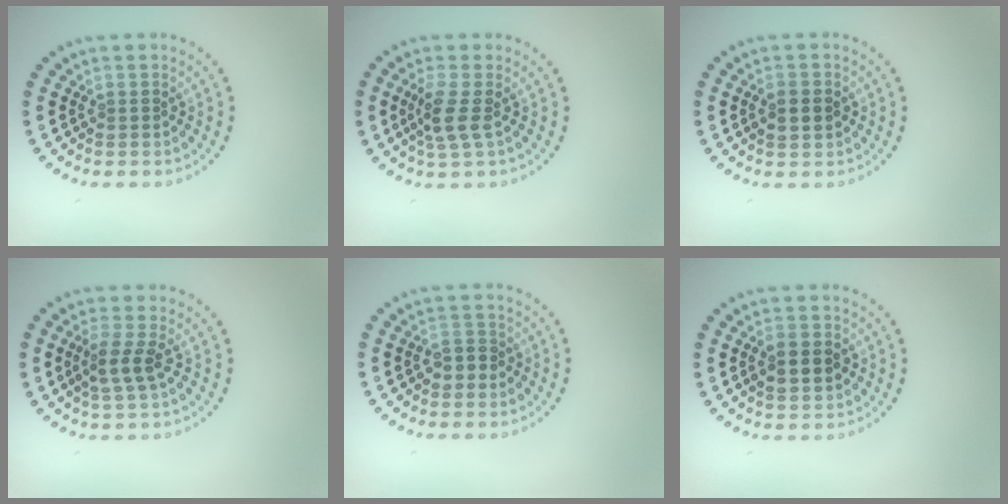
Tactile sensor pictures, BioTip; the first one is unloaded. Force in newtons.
{"total": 2.4, "press": 2.0, "slide": 1.3}
{"total": 2.6, "press": 2.5, "slide": 0.1}
{"total": 2.3, "press": 2.0, "slide": 1.1}
{"total": 1.7, "press": 1.6, "slide": 0.5}
{"total": 2.5, "press": 2.5, "slide": 0.2}